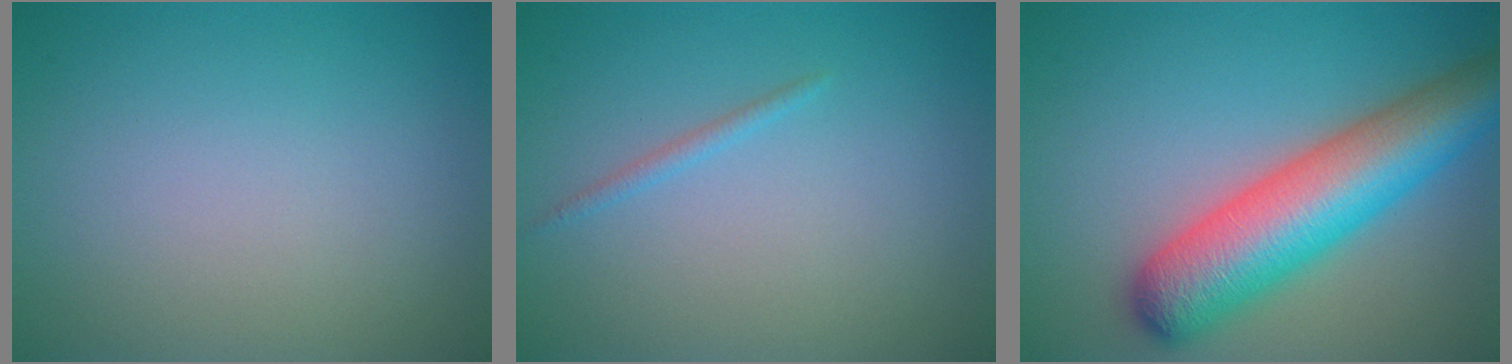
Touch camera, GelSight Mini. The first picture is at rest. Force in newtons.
{"total": 0.8, "press": 0.8, "slide": 0.0}
{"total": 9.5, "press": 9.5, "slide": 0.4}